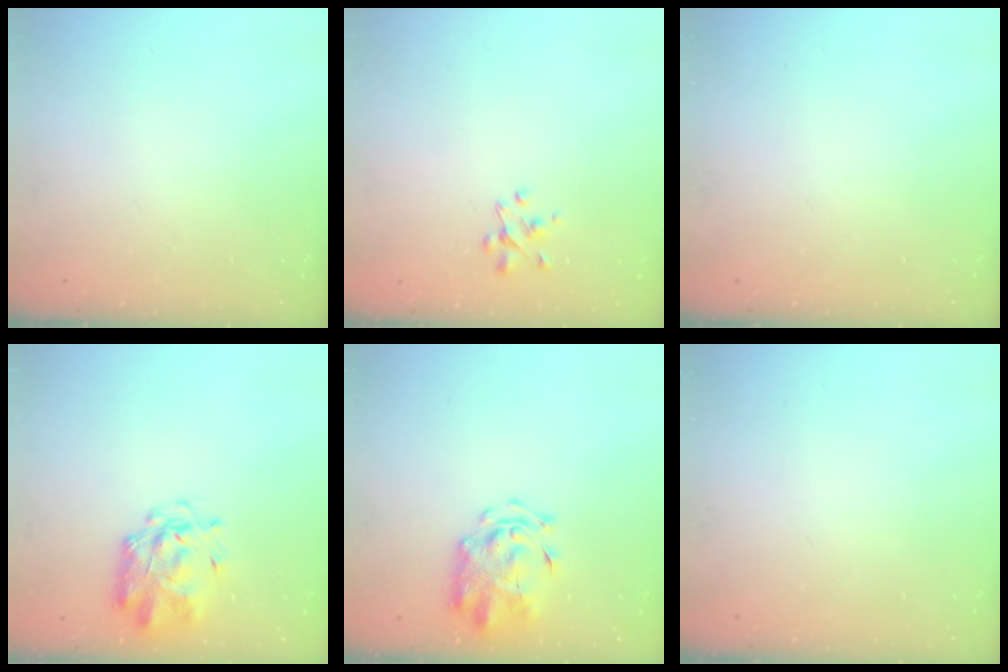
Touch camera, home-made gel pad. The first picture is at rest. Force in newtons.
{"total": 3.0, "press": 2.9, "slide": 0.9}
{"total": 0.0}
{"total": 2.9, "press": 2.8, "slide": 0.7}
{"total": 3.3, "press": 3.2, "slide": 0.8}
{"total": 0.0}